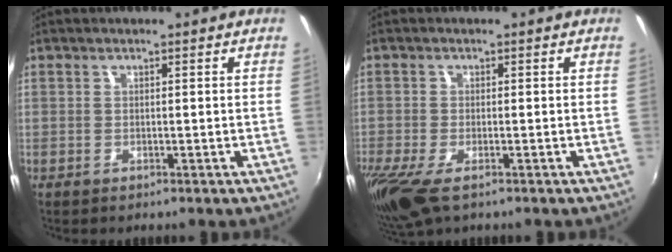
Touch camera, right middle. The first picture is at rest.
{"total": 9.3, "force": [-5.8, 2.8, 6.7], "torque": [-0.153, -0.044, -0.105]}